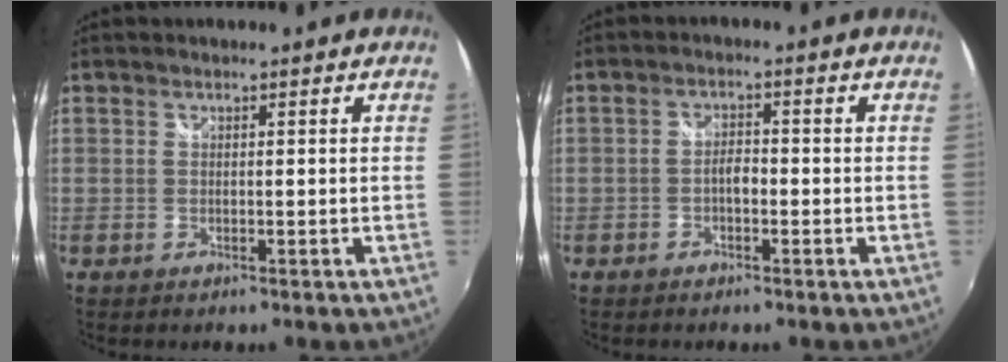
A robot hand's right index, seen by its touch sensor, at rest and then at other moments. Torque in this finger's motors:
{"motor_torque": [0.28, -0.02, 0.20, 0.05]}